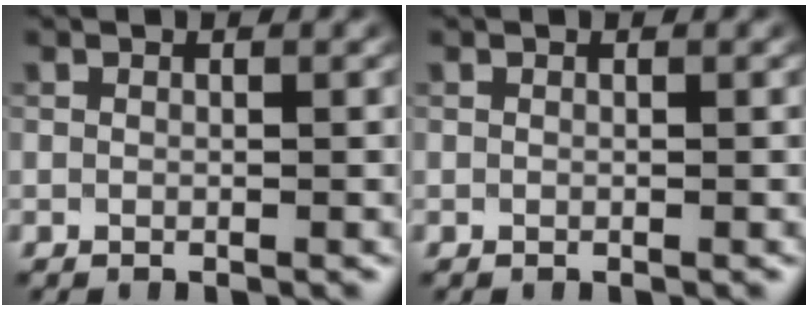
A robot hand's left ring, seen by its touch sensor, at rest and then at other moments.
{"total": 0.0}